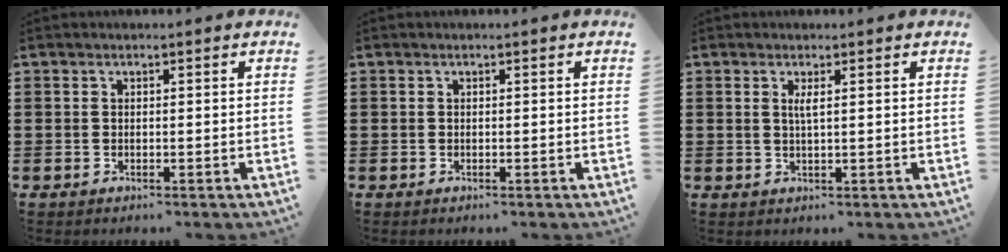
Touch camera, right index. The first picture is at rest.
{"total": 0.0}
{"total": 1.6, "force": [0.4, 0.1, 1.5], "torque": [-0.031, 0.000, 0.006]}